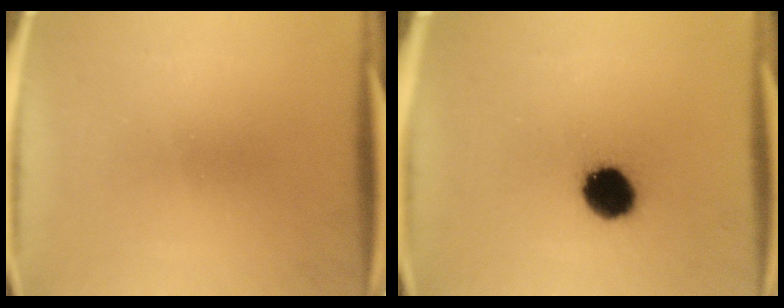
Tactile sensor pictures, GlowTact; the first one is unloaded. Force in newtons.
{"total": 10.8}